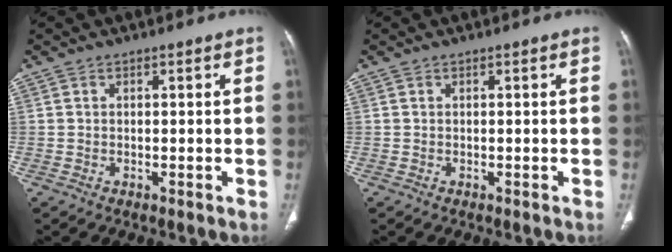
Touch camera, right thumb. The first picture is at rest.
{"total": 0.0}